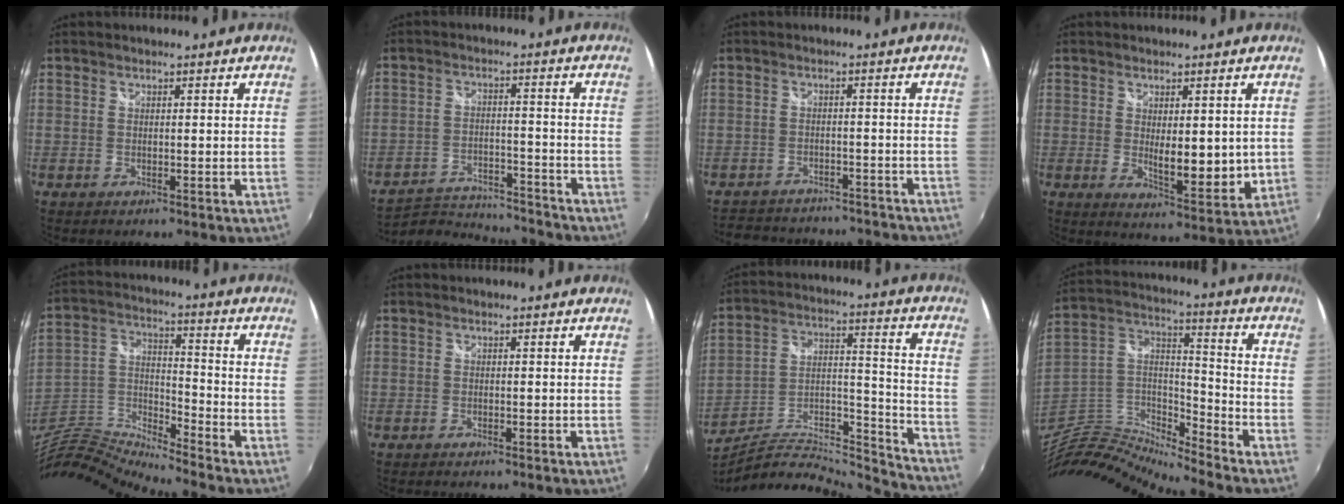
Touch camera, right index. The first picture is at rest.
{"total": 14.8, "force": [-14.0, 2.9, 3.9], "torque": [-0.096, 0.002, -0.212]}
{"total": 16.3, "force": [-14.4, 5.6, 5.2], "torque": [-0.115, 0.023, -0.181]}
{"total": 8.1, "force": [0.8, 3.2, 7.4], "torque": [-0.116, -0.022, 0.022]}
{"total": 11.7, "force": [-10.5, 0.1, 5.0], "torque": [-0.124, 0.005, -0.222]}
{"total": 0.9, "force": [-0.8, 0.2, 0.2], "torque": [-0.006, -0.005, -0.016]}
{"total": 21.0, "force": [-19.3, 3.8, 7.5], "torque": [-0.112, 0.012, -0.304]}
{"total": 15.8, "force": [-14.6, 1.2, 5.9], "torque": [-0.133, 0.007, -0.296]}